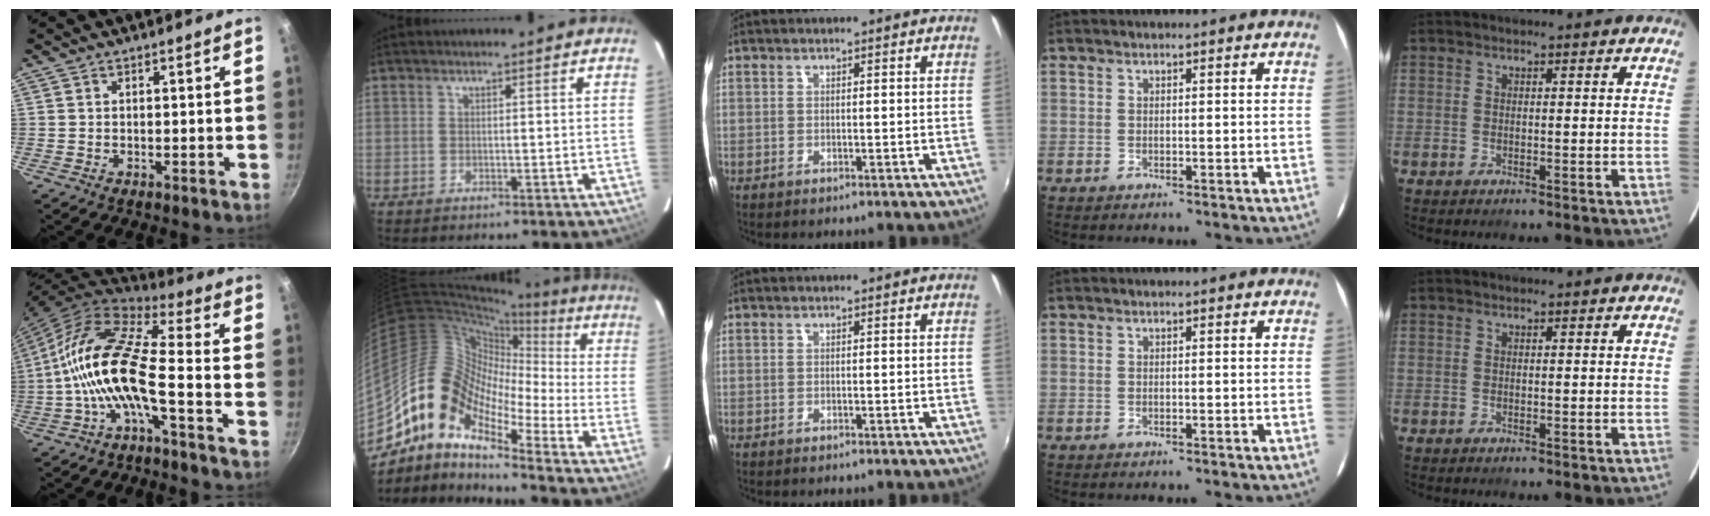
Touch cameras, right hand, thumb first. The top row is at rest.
{"thumb": {"total": 14.7, "force": [-3.8, 4.5, 13.5], "torque": [-0.272, 0.045, -0.086]}, "index": {"total": 13.3, "force": [-7.6, 7.0, 8.4], "torque": [-0.135, 0.012, -0.171]}}